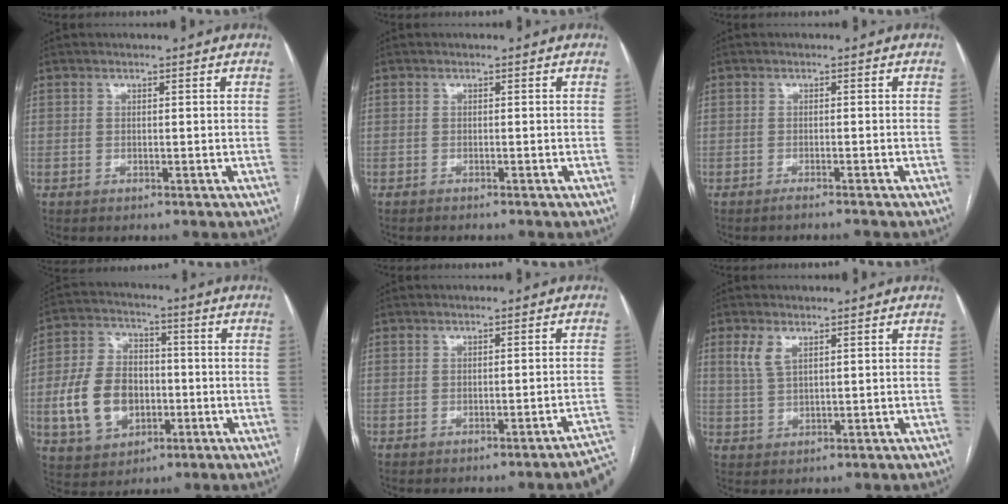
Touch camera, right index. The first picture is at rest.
{"total": 2.1, "force": [-1.9, 0.1, 0.9], "torque": [-0.012, -0.002, -0.020]}
{"total": 2.4, "force": [-2.1, -0.4, 1.1], "torque": [-0.008, 0.003, -0.026]}
{"total": 12.1, "force": [-2.2, 8.7, 8.2], "torque": [-0.185, 0.023, -0.029]}
{"total": 4.3, "force": [-3.7, -0.4, 2.3], "torque": [0.001, 0.002, -0.043]}
{"total": 3.6, "force": [1.9, 1.4, 2.7], "torque": [-0.067, 0.010, 0.047]}